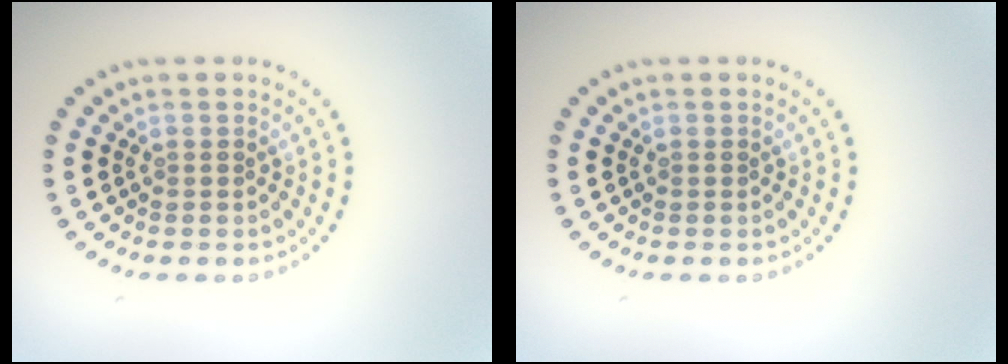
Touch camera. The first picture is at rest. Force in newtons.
{"total": 0.0}